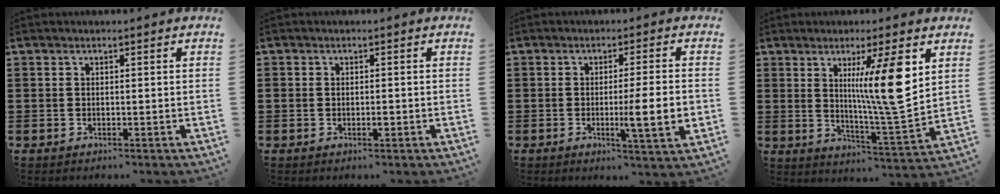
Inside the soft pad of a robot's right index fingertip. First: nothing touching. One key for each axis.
{"total": 1.2, "fx": -0.5, "fy": 0.4, "fz": 1.0, "tx": -0.019, "ty": -0.002, "tz": -0.008}
{"total": 7.4, "fx": -1.2, "fy": 0.4, "fz": 7.3, "tx": -0.104, "ty": -0.018, "tz": -0.022}
{"total": 11.4, "fx": 4.4, "fy": 0.9, "fz": 10.5, "tx": -0.181, "ty": -0.016, "tz": 0.065}